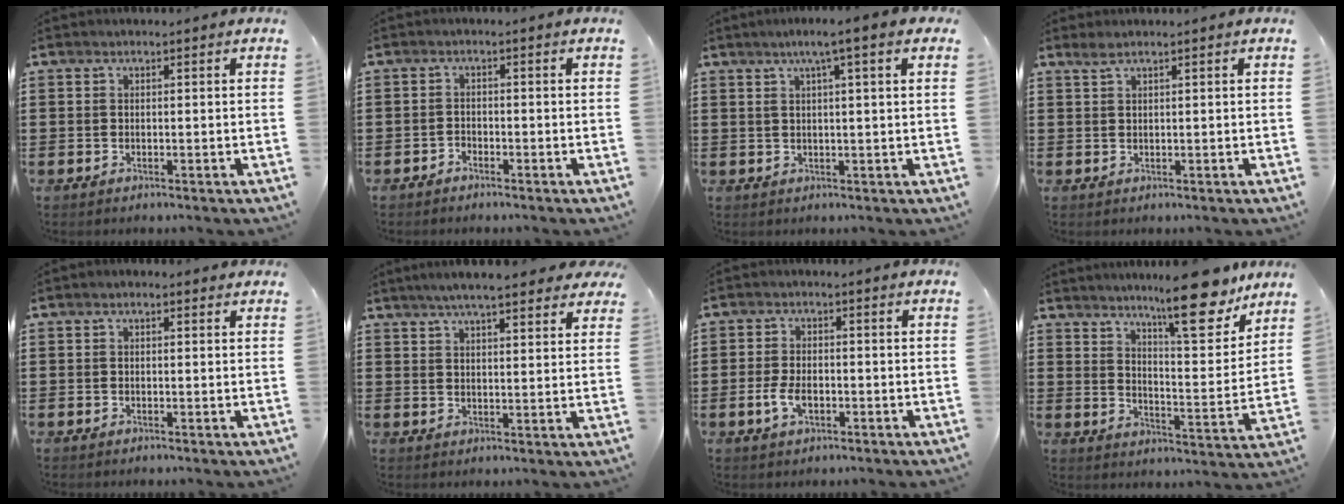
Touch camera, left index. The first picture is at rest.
{"total": 1.5, "force": [-1.4, 0.3, 0.0], "torque": [-0.006, 0.003, -0.032]}
{"total": 3.8, "force": [1.6, -0.4, 3.4], "torque": [-0.070, -0.003, 0.022]}
{"total": 1.1, "force": [0.7, 0.1, 0.8], "torque": [-0.018, 0.001, 0.012]}
{"total": 0.6, "force": [0.2, 0.5, 0.4], "torque": [-0.009, 0.005, 0.002]}
{"total": 5.8, "force": [5.0, 0.6, 2.8], "torque": [-0.070, -0.008, 0.089]}
{"total": 3.9, "force": [-1.1, 2.1, 3.1], "torque": [-0.070, 0.000, -0.021]}
{"total": 13.8, "force": [11.0, 2.4, 8.0], "torque": [-0.123, -0.063, 0.182]}